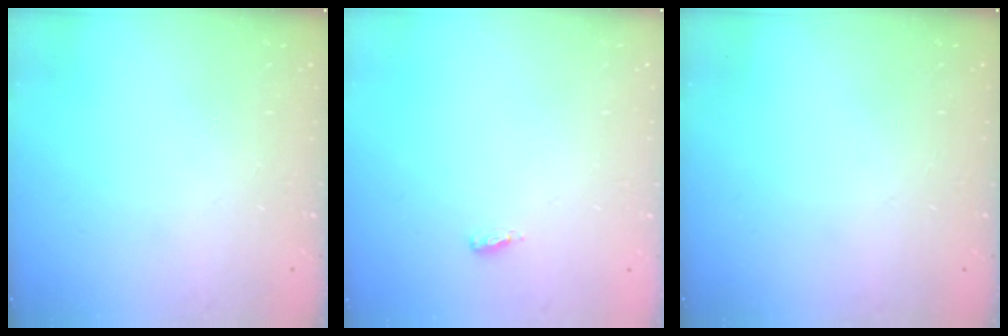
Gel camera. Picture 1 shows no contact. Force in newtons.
{"total": 3.7, "press": 3.6, "slide": 1.0}
{"total": 0.0}